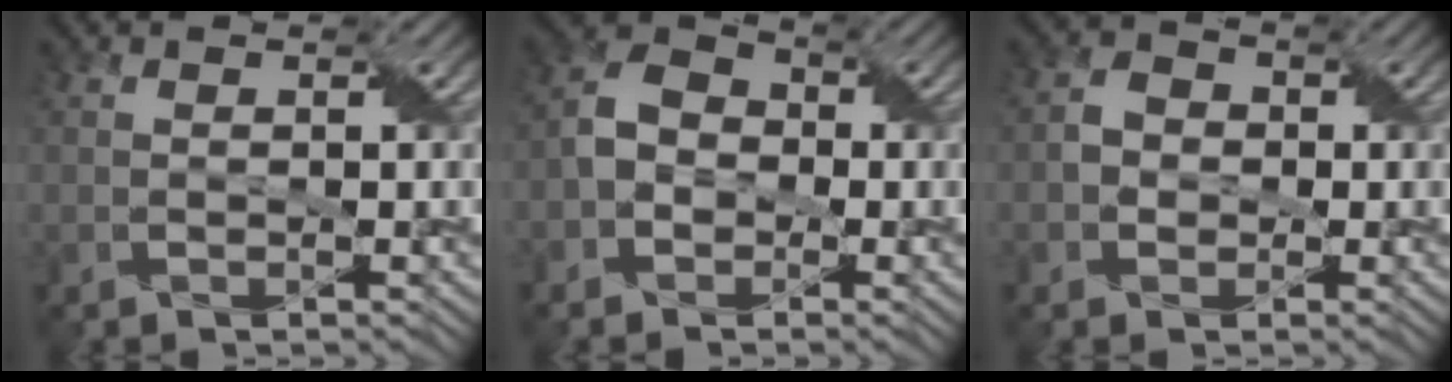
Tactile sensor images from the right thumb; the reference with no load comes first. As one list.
[{"total": 4.6, "force": [-1.5, 3.8, 2.1], "torque": [-0.052, 0.008, -0.040]}, {"total": 2.6, "force": [-0.4, 2.4, 0.9], "torque": [-0.021, 0.003, -0.012]}]